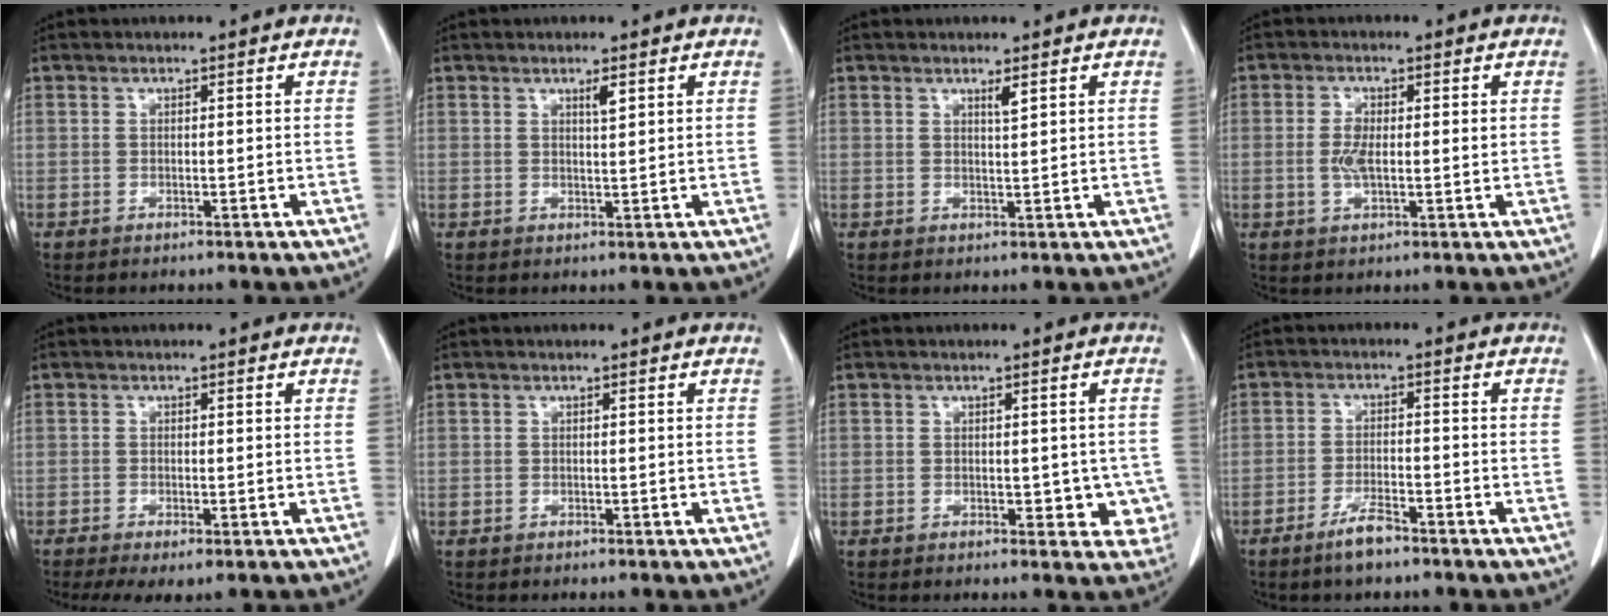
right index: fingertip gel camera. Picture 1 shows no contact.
{"total": 1.6, "force": [0.9, 0.1, 1.3], "torque": [-0.024, -0.004, 0.015]}
{"total": 1.4, "force": [0.9, -0.1, 1.0], "torque": [-0.019, -0.006, 0.016]}
{"total": 4.3, "force": [0.1, 1.6, 4.0], "torque": [-0.087, 0.003, 0.003]}
{"total": 4.5, "force": [-2.9, 1.3, 3.3], "torque": [-0.057, -0.016, -0.046]}
{"total": 0.0}
{"total": 4.8, "force": [-0.7, 2.8, 3.8], "torque": [-0.022, 0.008, -0.002]}
{"total": 4.1, "force": [-3.1, 0.7, 2.6], "torque": [-0.052, -0.002, -0.057]}